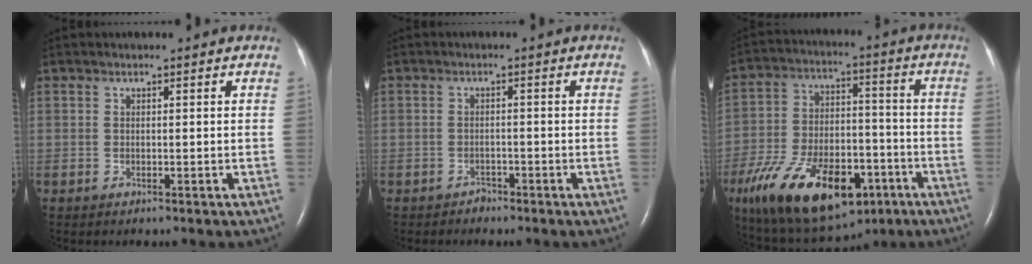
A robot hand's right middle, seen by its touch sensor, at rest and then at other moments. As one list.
[{"total": 1.2, "force": [-1.1, 0.6, -0.1], "torque": [-0.001, 0.001, -0.022]}, {"total": 23.3, "force": [-12.3, 11.1, 16.4], "torque": [-0.312, -0.013, -0.196]}]